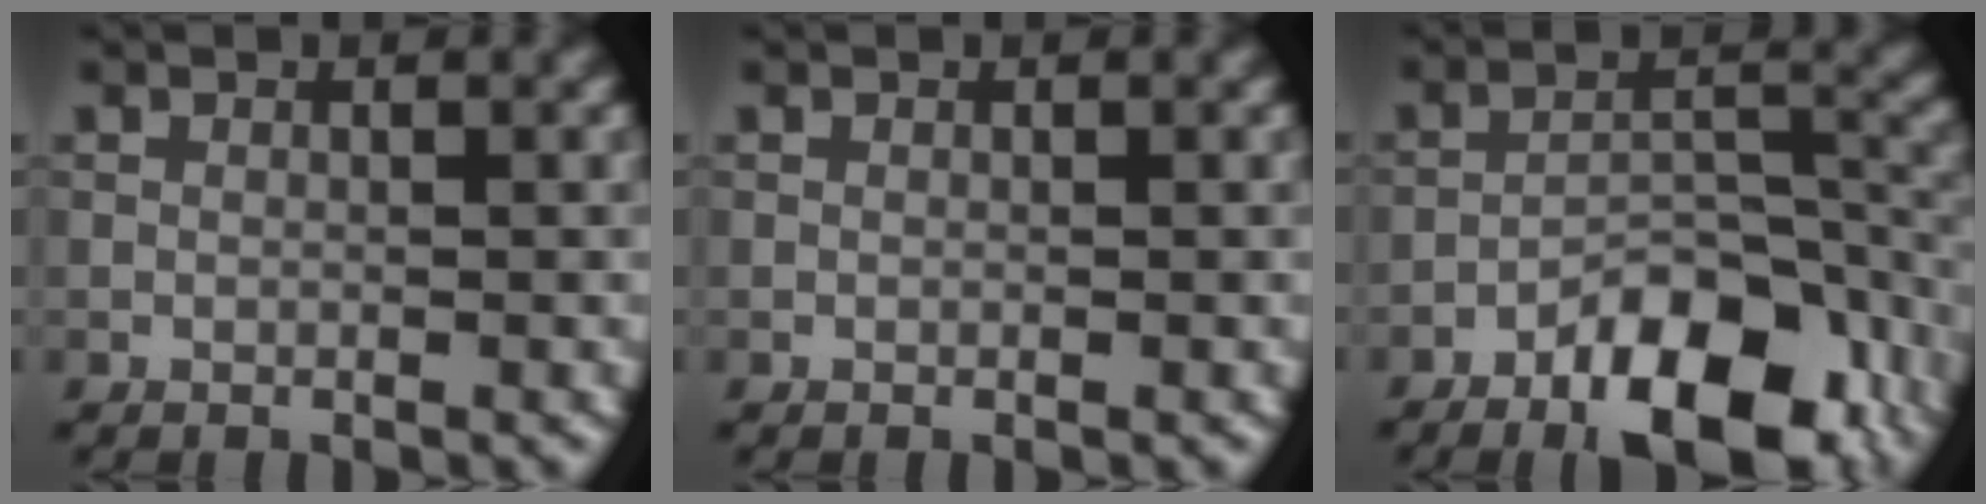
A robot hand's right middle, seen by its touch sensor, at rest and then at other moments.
{"total": 0.0}
{"total": 10.8, "force": [-6.7, 4.6, 7.1], "torque": [-0.103, -0.002, -0.108]}